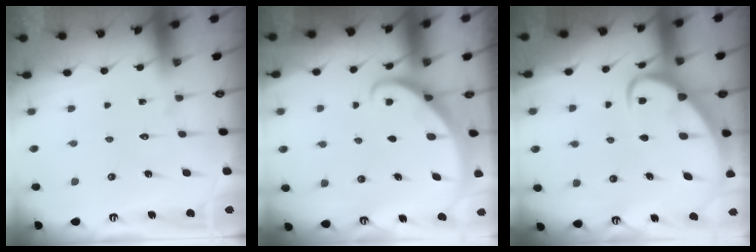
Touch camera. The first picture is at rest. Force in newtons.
{"total": 2.7, "press": 2.7, "slide": 0.2}
{"total": 5.2, "press": 5.2, "slide": 0.4}